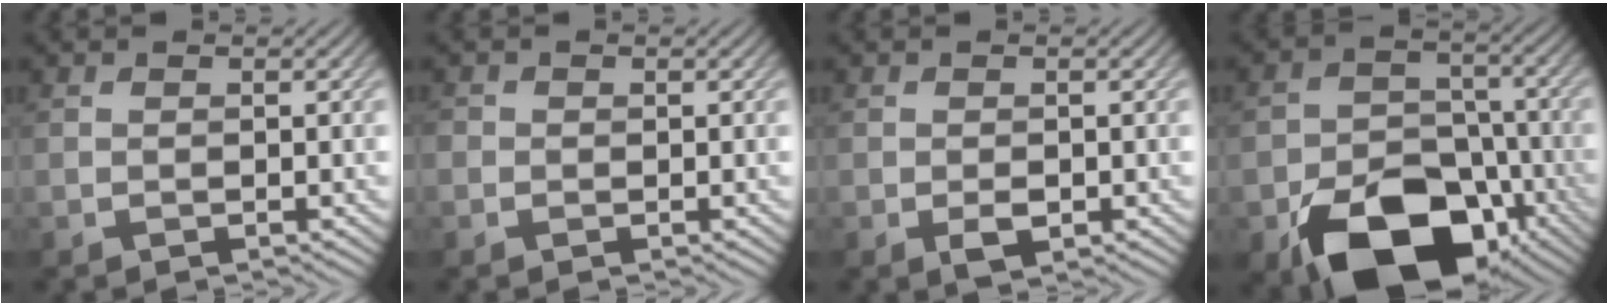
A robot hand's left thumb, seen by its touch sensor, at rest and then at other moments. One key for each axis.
{"total": 1.0, "fx": -0.2, "fy": 1.0, "fz": 0.1, "tx": 0.002, "ty": -0.004, "tz": -0.006}
{"total": 1.8, "fx": -0.7, "fy": 0.9, "fz": 1.3, "tx": -0.023, "ty": -0.004, "tz": -0.010}
{"total": 15.6, "fx": -8.2, "fy": 10.1, "fz": 8.7, "tx": -0.152, "ty": -0.039, "tz": -0.137}